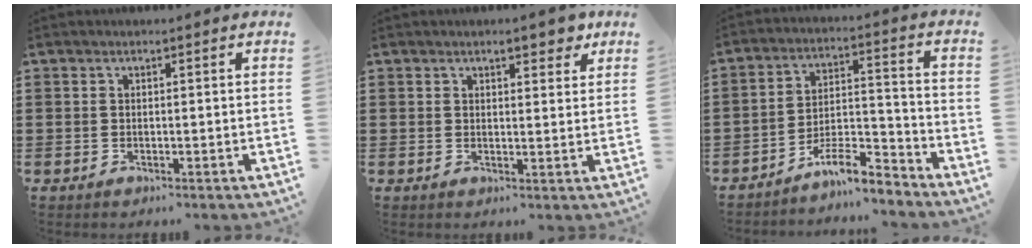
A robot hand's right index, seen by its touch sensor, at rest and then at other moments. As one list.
[{"total": 3.8, "force": [2.5, 1.4, 2.4], "torque": [-0.029, -0.001, 0.040]}, {"total": 8.4, "force": [-7.5, 1.6, 3.5], "torque": [-0.056, 0.018, -0.140]}]